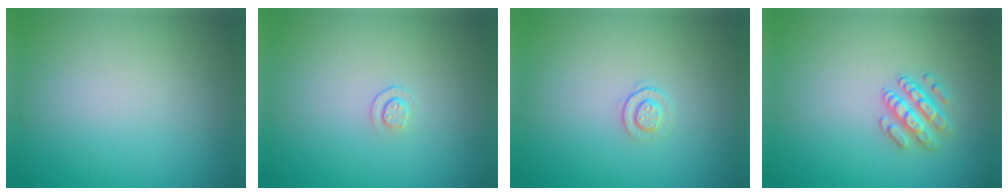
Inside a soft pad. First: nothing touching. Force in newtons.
{"total": 0.8, "press": 0.5, "slide": 0.7}
{"total": 1.1, "press": 0.7, "slide": 0.9}
{"total": 2.5, "press": 2.5, "slide": 0.4}